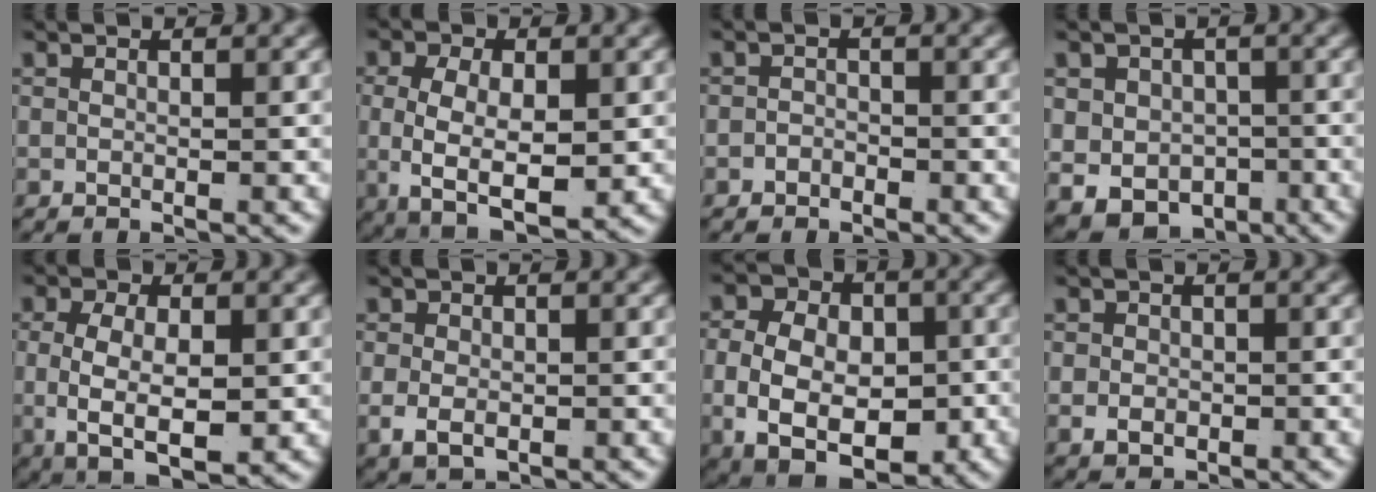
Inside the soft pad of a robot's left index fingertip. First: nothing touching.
{"total": 8.8, "force": [-2.0, 5.8, 6.4], "torque": [-0.127, -0.040, -0.014]}
{"total": 1.2, "force": [-1.0, 0.5, -0.1], "torque": [0.009, -0.008, -0.017]}
{"total": 10.1, "force": [-4.5, 8.2, 3.8], "torque": [-0.078, -0.057, -0.058]}
{"total": 7.7, "force": [-1.4, 4.5, 6.1], "torque": [-0.120, -0.030, -0.008]}
{"total": 3.0, "force": [-0.5, 2.2, 1.9], "torque": [-0.041, -0.023, 0.007]}
{"total": 12.8, "force": [-4.6, 9.3, 7.4], "torque": [-0.132, -0.047, -0.060]}
{"total": 2.2, "force": [-0.4, 1.8, 1.1], "torque": [-0.021, -0.013, 0.003]}